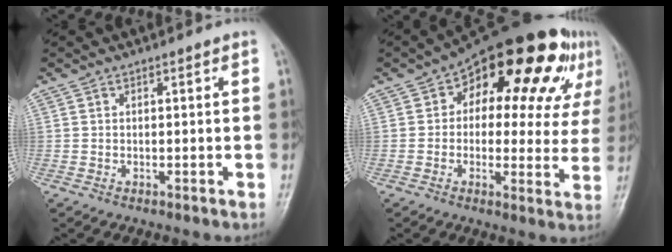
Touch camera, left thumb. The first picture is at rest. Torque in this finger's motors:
{"motor_torque": [0.65, 0.97, 0.93, -0.20, 0.24]}